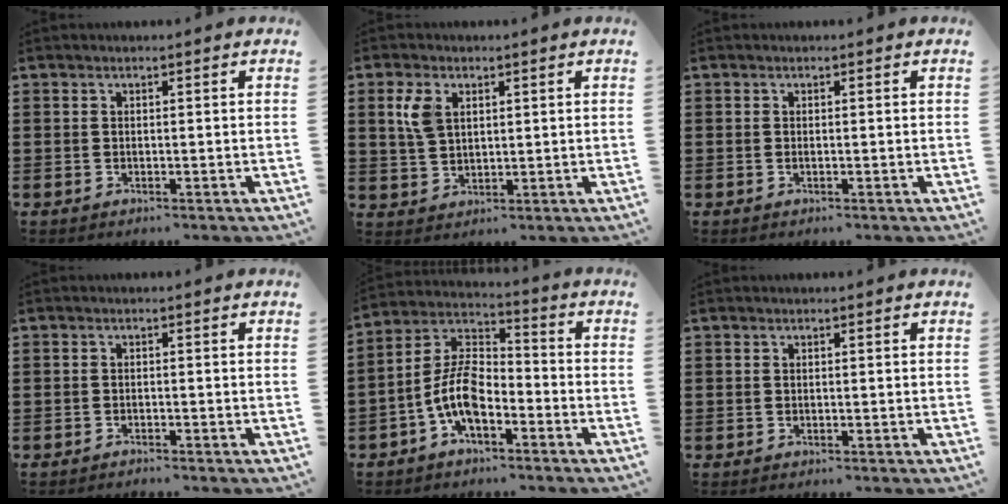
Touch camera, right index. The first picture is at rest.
{"total": 4.6, "force": [1.8, 2.8, 3.2], "torque": [-0.081, 0.008, 0.029]}
{"total": 0.0}
{"total": 1.1, "force": [-1.1, -0.2, 0.1], "torque": [-0.004, -0.002, -0.021]}
{"total": 8.8, "force": [-3.8, 4.3, 6.7], "torque": [-0.164, -0.001, -0.078]}
{"total": 0.0}